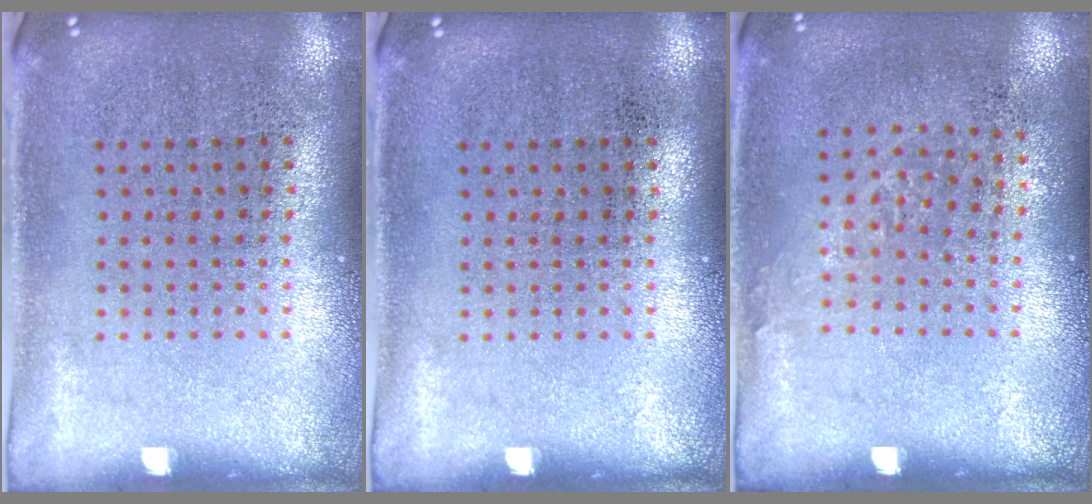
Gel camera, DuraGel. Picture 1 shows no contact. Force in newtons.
{"total": 0.0}
{"total": 0.8, "press": 0.6, "slide": 0.6}